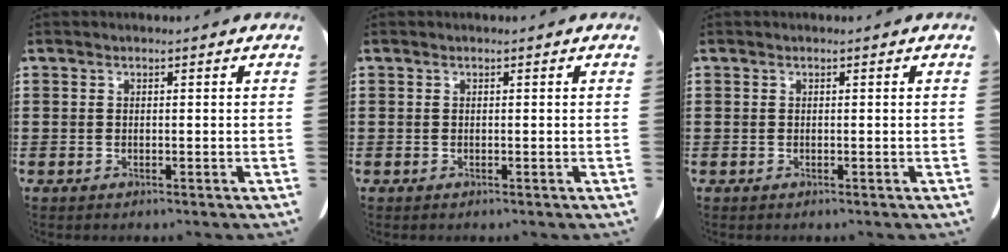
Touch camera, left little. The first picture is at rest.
{"total": 0.0}
{"total": 0.0}